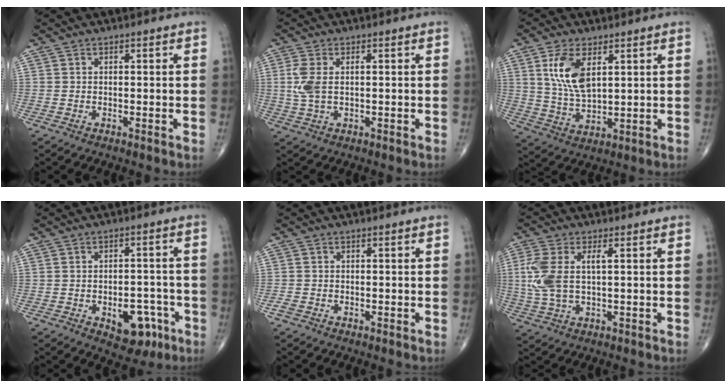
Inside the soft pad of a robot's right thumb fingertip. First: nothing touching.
{"total": 5.0, "force": [0.5, 2.4, 4.3], "torque": [-0.116, 0.008, 0.010]}
{"total": 9.7, "force": [3.5, 4.7, 7.8], "torque": [-0.147, -0.017, 0.073]}
{"total": 8.8, "force": [-3.9, 5.2, 6.0], "torque": [-0.049, 0.029, -0.043]}
{"total": 1.1, "force": [-0.7, 0.8, 0.4], "torque": [-0.012, 0.001, -0.016]}
{"total": 8.8, "force": [1.2, 3.9, 7.8], "torque": [-0.205, 0.008, 0.027]}